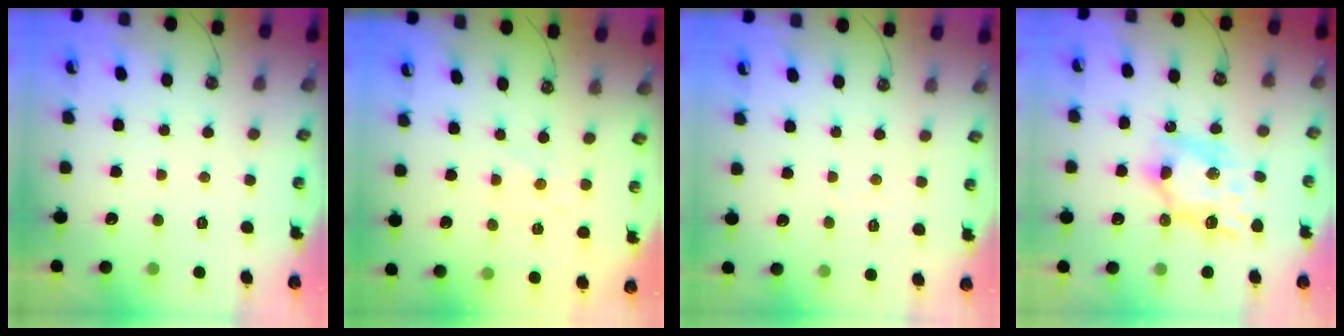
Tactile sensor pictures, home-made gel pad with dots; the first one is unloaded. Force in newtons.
{"total": 0.8, "press": 0.7, "slide": 0.4}
{"total": 2.6, "press": 2.6, "slide": 0.4}
{"total": 10.5, "press": 10.5, "slide": 0.5}